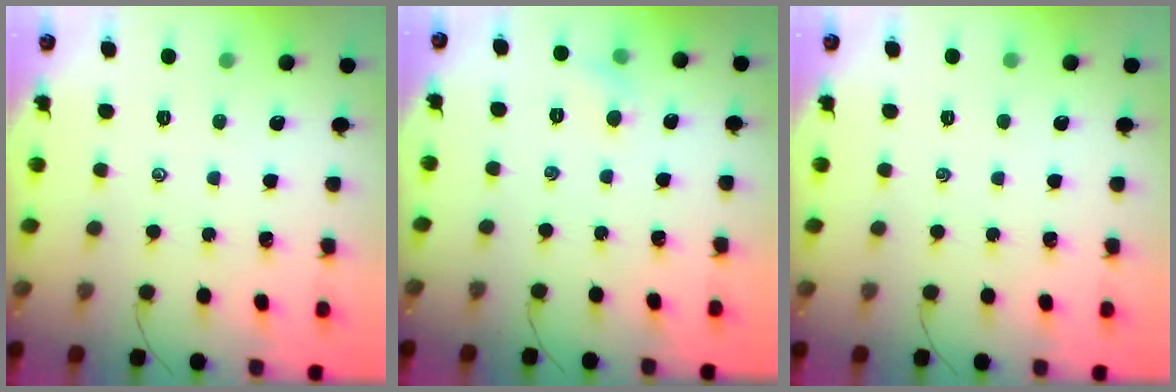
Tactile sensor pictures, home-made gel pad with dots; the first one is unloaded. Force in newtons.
{"total": 4.4, "press": 4.2, "slide": 1.4}
{"total": 0.0}